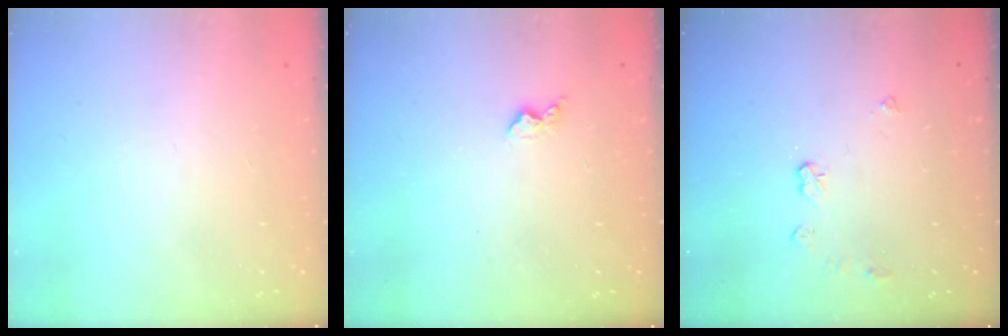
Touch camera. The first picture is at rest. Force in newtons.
{"total": 4.1, "press": 4.0, "slide": 0.6}
{"total": 5.6, "press": 5.6, "slide": 0.2}